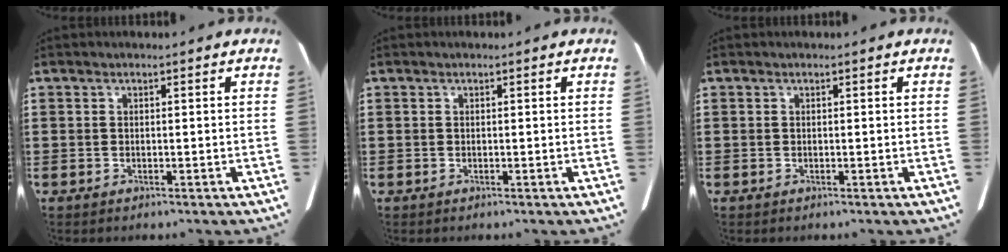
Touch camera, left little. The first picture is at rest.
{"total": 0.0}
{"total": 0.0}